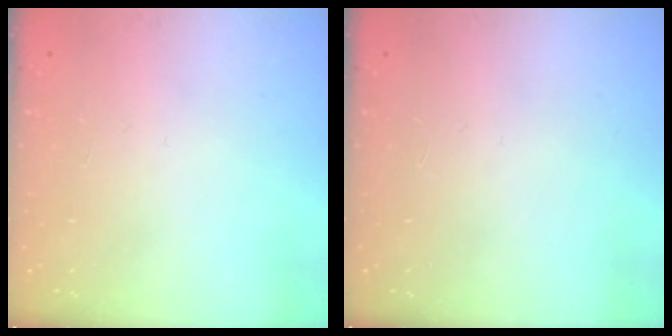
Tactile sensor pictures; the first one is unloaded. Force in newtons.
{"total": 0.0}